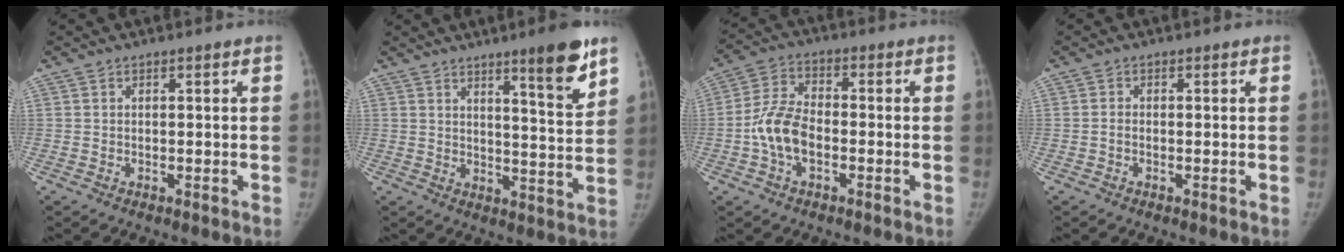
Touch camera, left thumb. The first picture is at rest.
{"total": 10.1, "force": [6.6, 1.2, 7.6], "torque": [-0.093, -0.048, 0.095]}
{"total": 8.9, "force": [-2.3, 5.2, 6.8], "torque": [-0.134, 0.026, -0.050]}
{"total": 0.8, "force": [-0.4, 0.5, 0.6], "torque": [-0.008, 0.002, -0.008]}